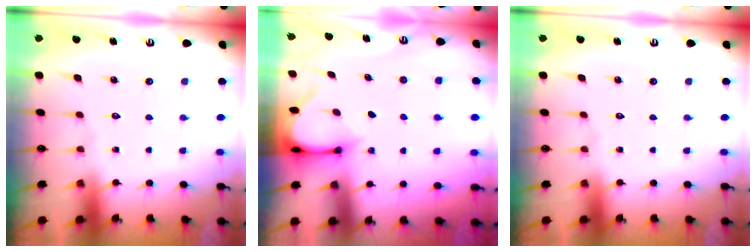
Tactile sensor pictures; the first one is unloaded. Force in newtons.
{"total": 3.3, "press": 3.3, "slide": 0.3}
{"total": 0.0}